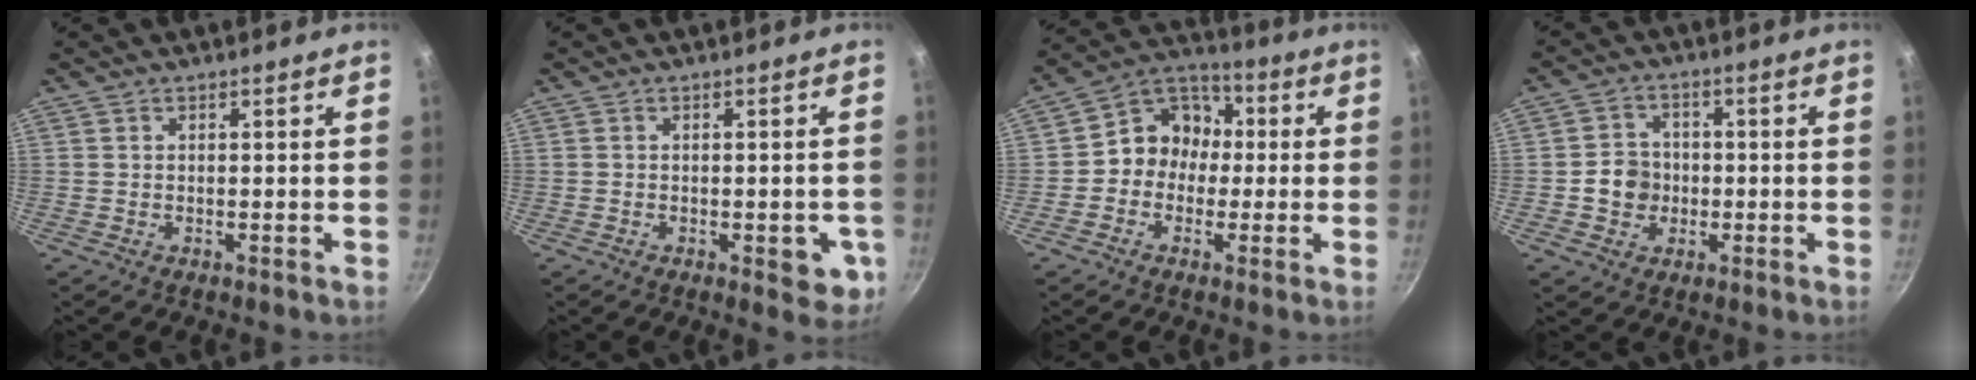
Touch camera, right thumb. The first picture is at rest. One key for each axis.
{"total": 5.5, "fx": -1.6, "fy": 2.8, "fz": 4.5, "tx": -0.030, "ty": 0.004, "tz": -0.018}
{"total": 10.0, "fx": -0.6, "fy": 8.9, "fz": 4.5, "tx": -0.024, "ty": 0.036, "tz": -0.033}
{"total": 6.0, "fx": -0.9, "fy": 5.5, "fz": 2.3, "tx": -0.008, "ty": 0.015, "tz": -0.021}